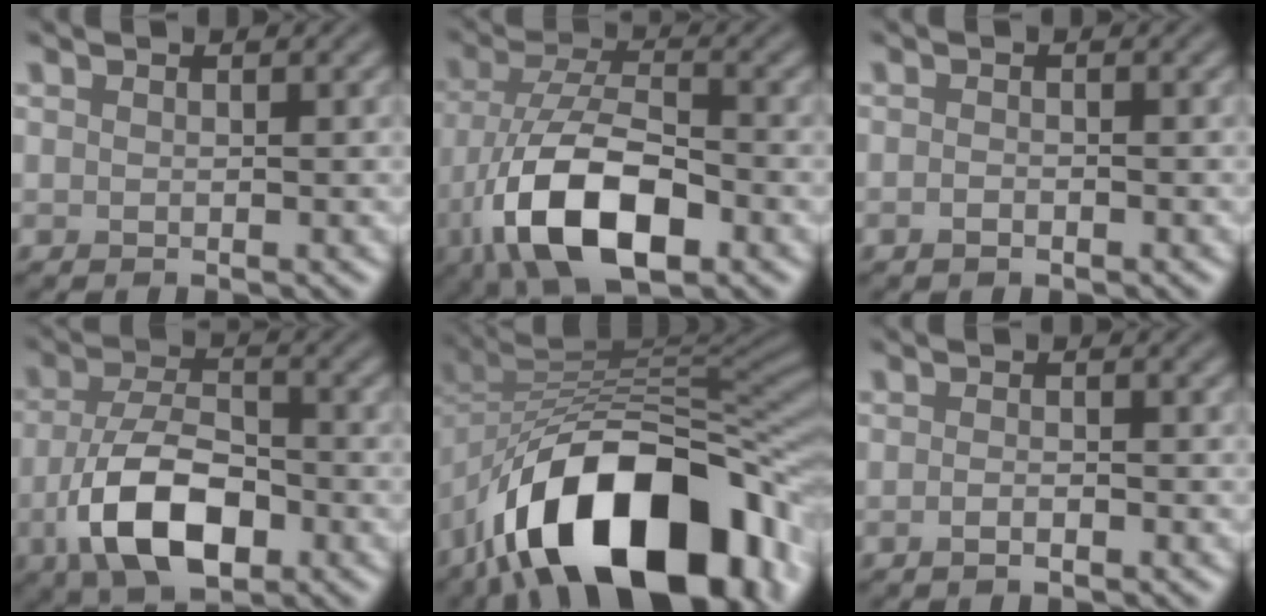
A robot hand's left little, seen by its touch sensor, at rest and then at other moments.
{"total": 10.3, "force": [-4.8, 4.4, 8.0], "torque": [-0.162, -0.009, -0.093]}
{"total": 0.8, "force": [-0.7, 0.3, 0.4], "torque": [-0.006, 0.000, -0.018]}
{"total": 8.2, "force": [-3.3, 4.1, 6.3], "torque": [-0.129, -0.008, -0.066]}
{"total": 16.2, "force": [-9.2, 7.8, 10.8], "torque": [-0.165, 0.011, -0.152]}
{"total": 1.0, "force": [-0.7, 0.2, 0.7], "torque": [-0.014, 0.002, -0.017]}